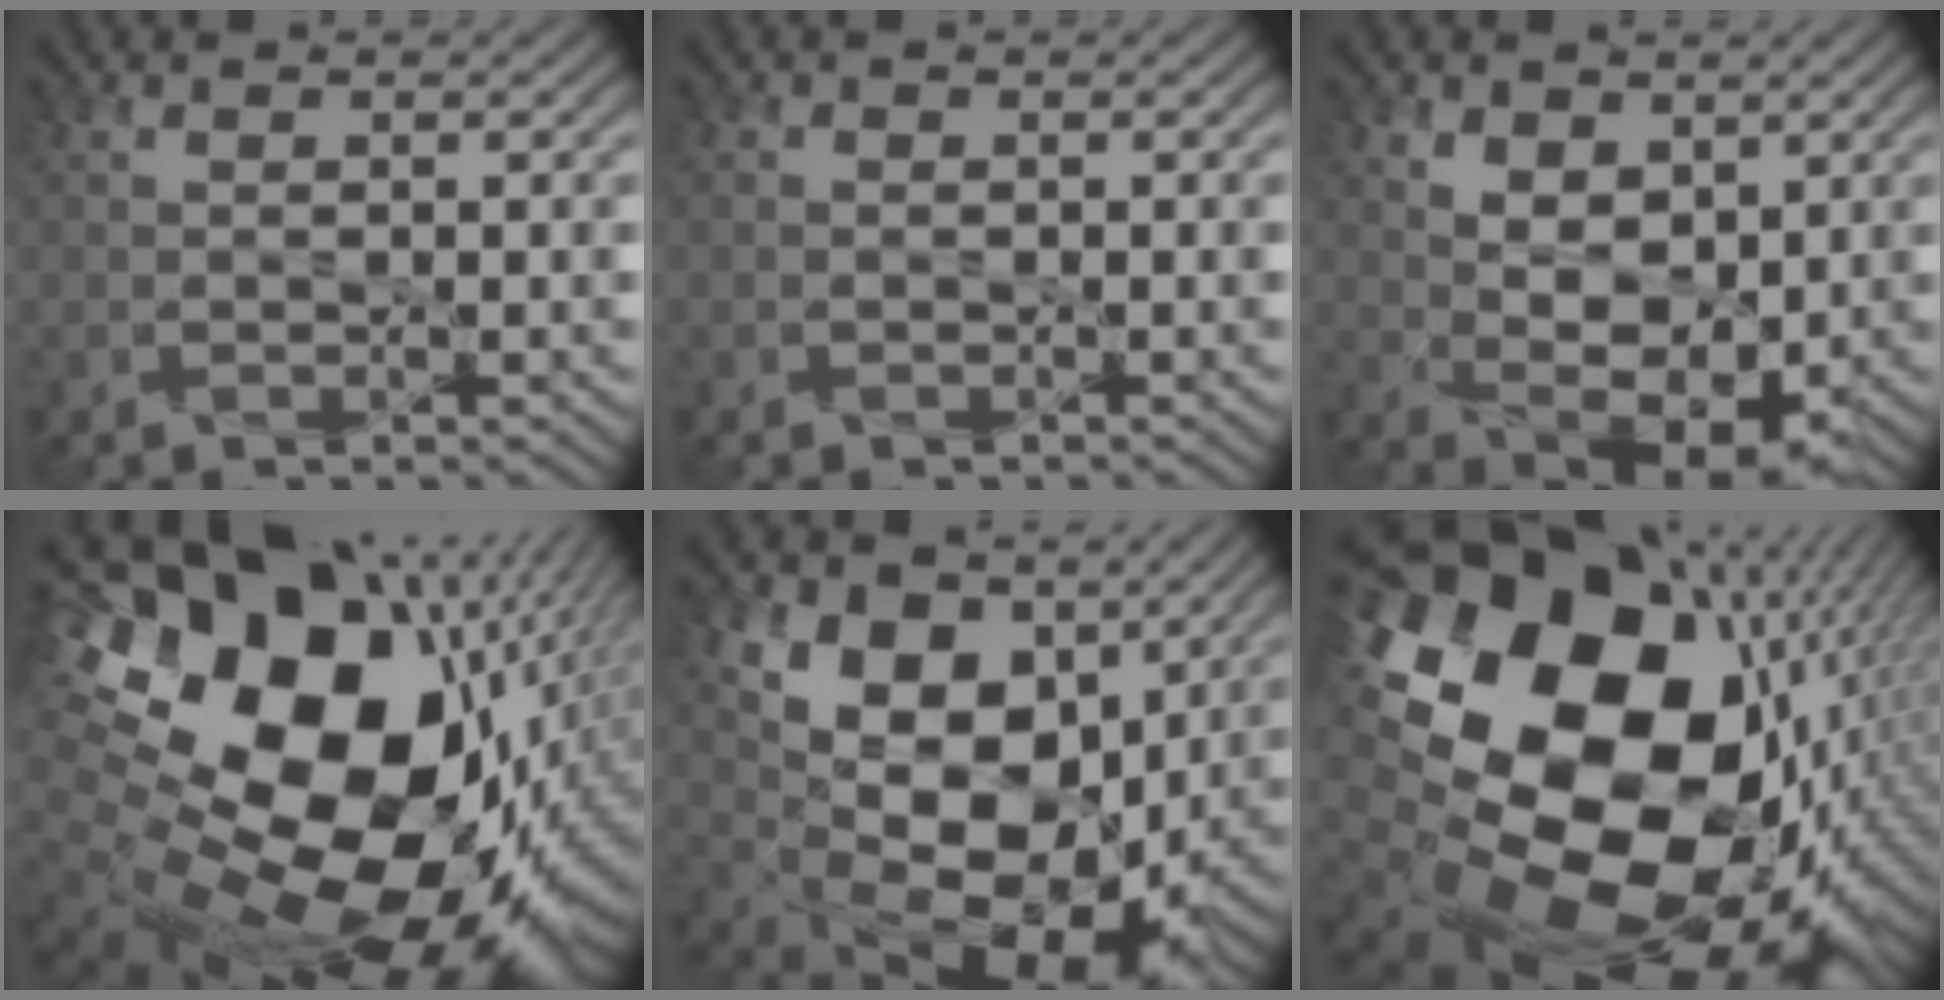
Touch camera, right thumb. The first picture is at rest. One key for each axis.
{"total": 0.6, "fx": -0.3, "fy": -0.1, "fz": -0.5, "tx": 0.008, "ty": 0.000, "tz": -0.006}
{"total": 7.5, "fx": 2.0, "fy": 5.1, "fz": 5.1, "tx": -0.112, "ty": -0.014, "tz": 0.043}
{"total": 21.4, "fx": 2.1, "fy": 15.6, "fz": 14.5, "tx": -0.298, "ty": -0.058, "tz": 0.068}
{"total": 15.7, "fx": 2.9, "fy": 11.3, "fz": 10.4, "tx": -0.179, "ty": -0.025, "tz": 0.067}
{"total": 23.4, "fx": -0.3, "fy": 18.7, "fz": 14.2, "tx": -0.300, "ty": -0.082, "tz": -0.007}